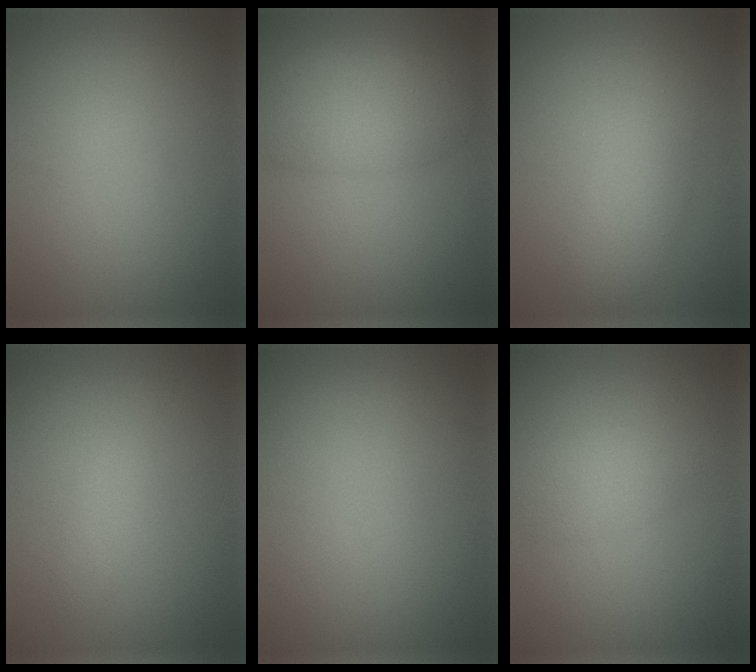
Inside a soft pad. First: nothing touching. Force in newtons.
{"total": 5.1, "press": 5.1, "slide": 0.1}
{"total": 3.0, "press": 3.0, "slide": 0.0}
{"total": 1.2, "press": 1.2, "slide": 0.1}
{"total": 0.0}
{"total": 1.9, "press": 1.9, "slide": 0.1}